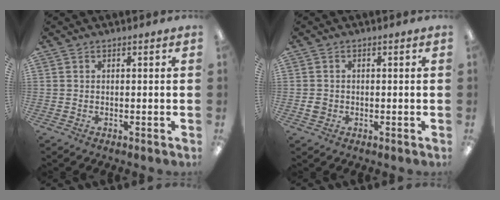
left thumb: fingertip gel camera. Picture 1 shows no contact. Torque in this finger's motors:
{"motor_torque": [-0.12, 0.24, 0.20, -0.26, -0.03]}